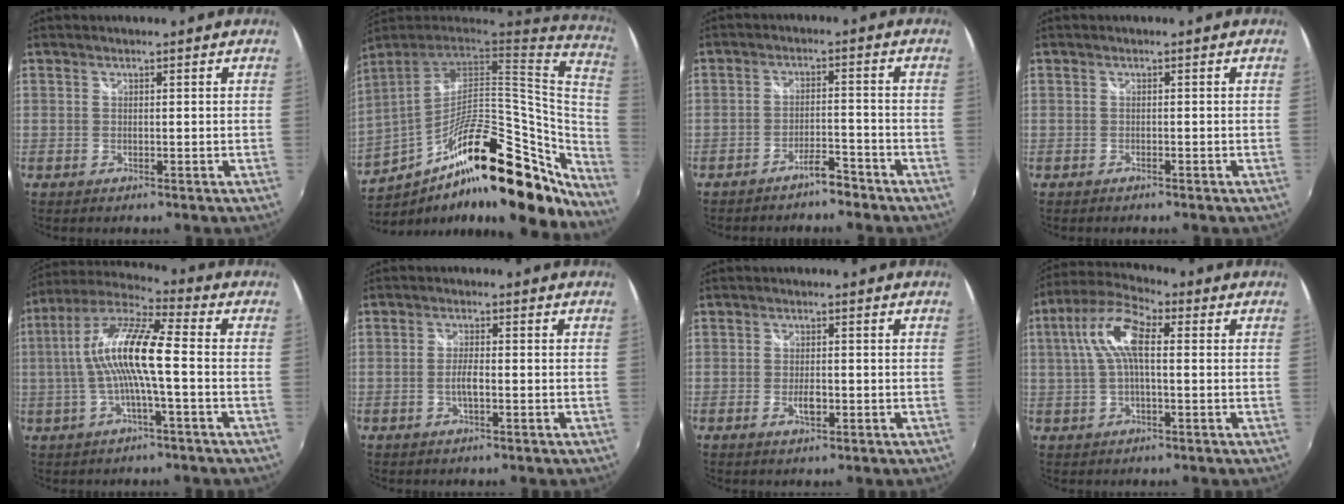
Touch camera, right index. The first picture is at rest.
{"total": 30.5, "force": [-11.6, 10.9, 26.0], "torque": [-0.412, -0.025, -0.178]}
{"total": 4.1, "force": [-3.6, 0.8, 1.7], "torque": [-0.042, 0.005, -0.057]}
{"total": 0.7, "force": [-0.6, 0.3, 0.2], "torque": [-0.007, -0.001, -0.011]}
{"total": 12.9, "force": [-0.8, 2.0, 12.7], "torque": [-0.245, 0.016, -0.021]}
{"total": 2.6, "force": [-0.8, 0.5, 2.4], "torque": [-0.049, 0.002, -0.016]}
{"total": 2.5, "force": [-0.9, 1.2, 2.0], "torque": [-0.037, -0.002, -0.016]}
{"total": 9.6, "force": [1.2, 3.6, 8.9], "torque": [-0.184, 0.024, 0.019]}